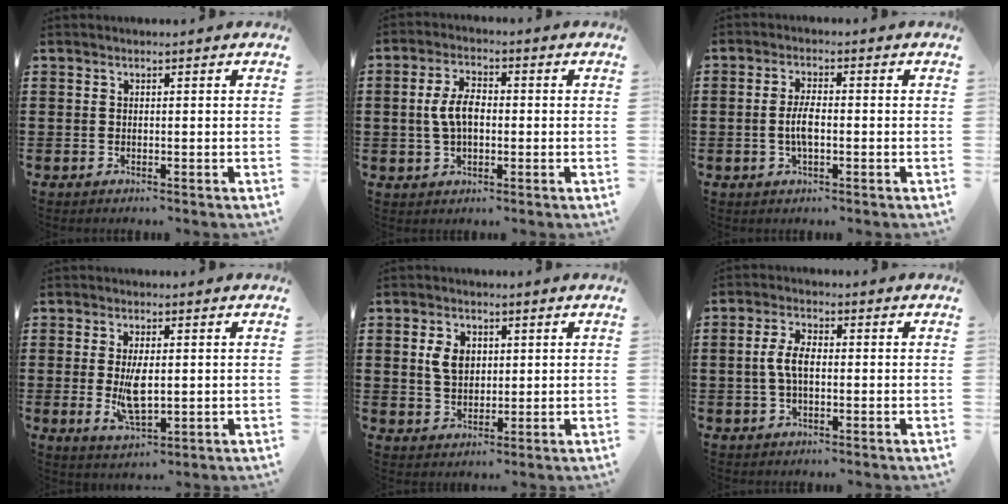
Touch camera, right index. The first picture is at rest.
{"total": 5.5, "force": [0.0, 2.6, 4.8], "torque": [-0.110, 0.004, -0.006]}
{"total": 4.2, "force": [-0.6, 1.4, 3.9], "torque": [-0.088, -0.003, -0.017]}
{"total": 5.9, "force": [-0.1, 2.4, 5.4], "torque": [-0.107, -0.008, -0.006]}
{"total": 4.3, "force": [1.2, 2.7, 3.1], "torque": [-0.073, 0.009, 0.020]}
{"total": 4.4, "force": [-0.1, 1.7, 4.1], "torque": [-0.094, -0.001, -0.008]}